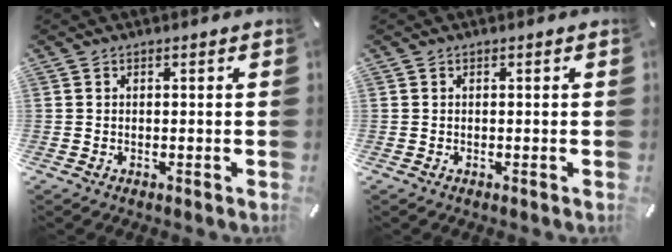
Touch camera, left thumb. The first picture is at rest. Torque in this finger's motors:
{"motor_torque": [0.00, 0.00, 0.03, 0.13, 0.00]}